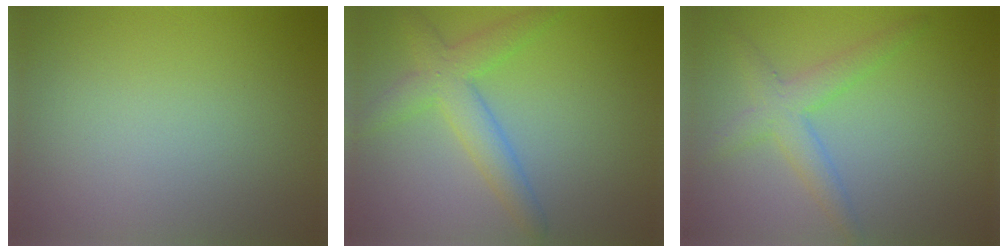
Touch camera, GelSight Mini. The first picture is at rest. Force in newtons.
{"total": 2.9, "press": 2.9, "slide": 0.2}
{"total": 3.2, "press": 3.2, "slide": 0.1}